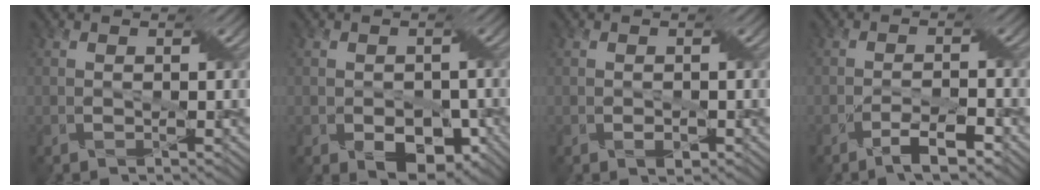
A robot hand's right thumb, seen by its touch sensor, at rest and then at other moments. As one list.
[{"total": 6.2, "force": [-2.7, 4.0, 3.9], "torque": [-0.060, -0.014, -0.040]}, {"total": 1.3, "force": [-0.5, 0.9, 0.8], "torque": [-0.017, -0.005, -0.008]}, {"total": 3.6, "force": [-2.5, 0.5, 2.5], "torque": [-0.048, 0.009, -0.046]}]